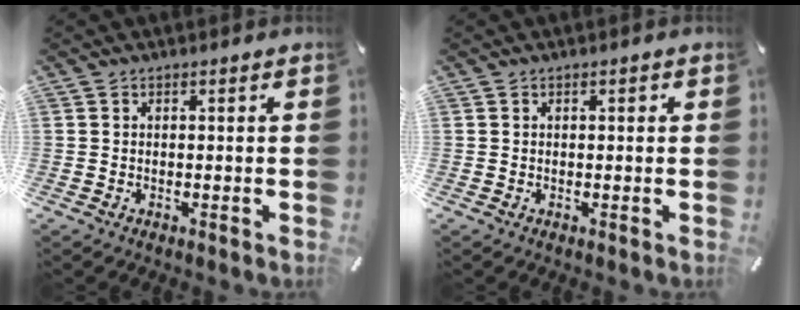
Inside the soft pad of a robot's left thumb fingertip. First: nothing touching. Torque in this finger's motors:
{"motor_torque": [0.05, 0.34, 0.00, -0.09, 0.02]}